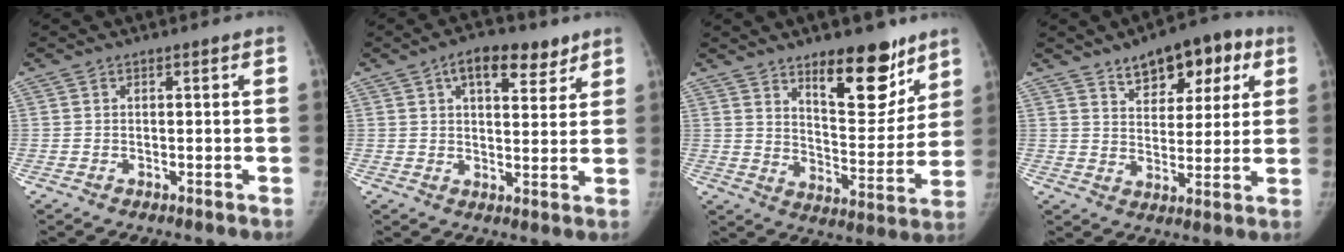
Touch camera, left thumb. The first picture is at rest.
{"total": 9.8, "force": [5.5, 4.8, 6.4], "torque": [-0.067, -0.017, 0.081]}
{"total": 15.9, "force": [10.4, 6.5, 10.1], "torque": [-0.090, -0.079, 0.165]}
{"total": 13.0, "force": [7.2, 7.0, 8.3], "torque": [-0.070, -0.018, 0.104]}